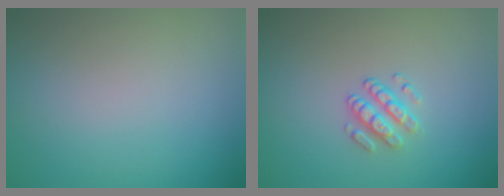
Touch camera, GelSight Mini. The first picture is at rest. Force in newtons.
{"total": 2.0, "press": 1.6, "slide": 1.3}